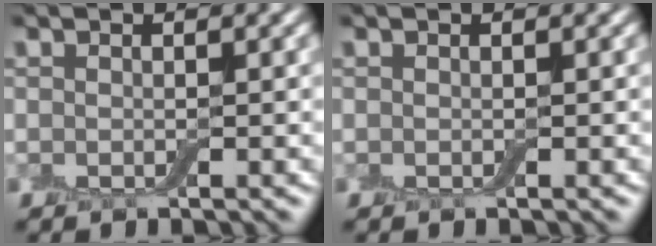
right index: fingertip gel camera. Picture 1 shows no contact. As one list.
[{"total": 0.0}]